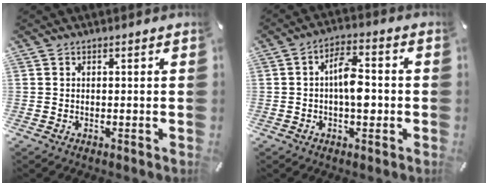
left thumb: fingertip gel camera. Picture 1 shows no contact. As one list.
[{"total": 8.5, "force": [-0.8, 4.3, 7.2], "torque": [-0.105, 0.008, -0.016]}]